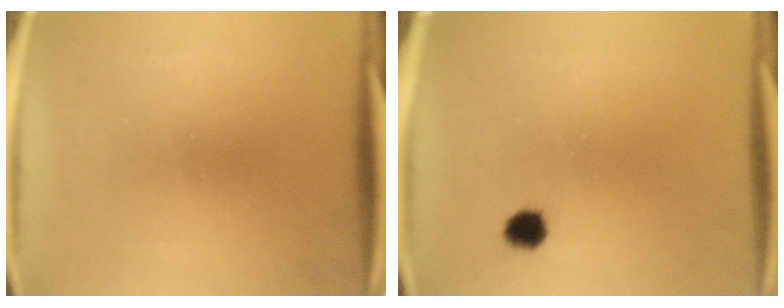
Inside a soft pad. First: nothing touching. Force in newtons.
{"total": 2.7}